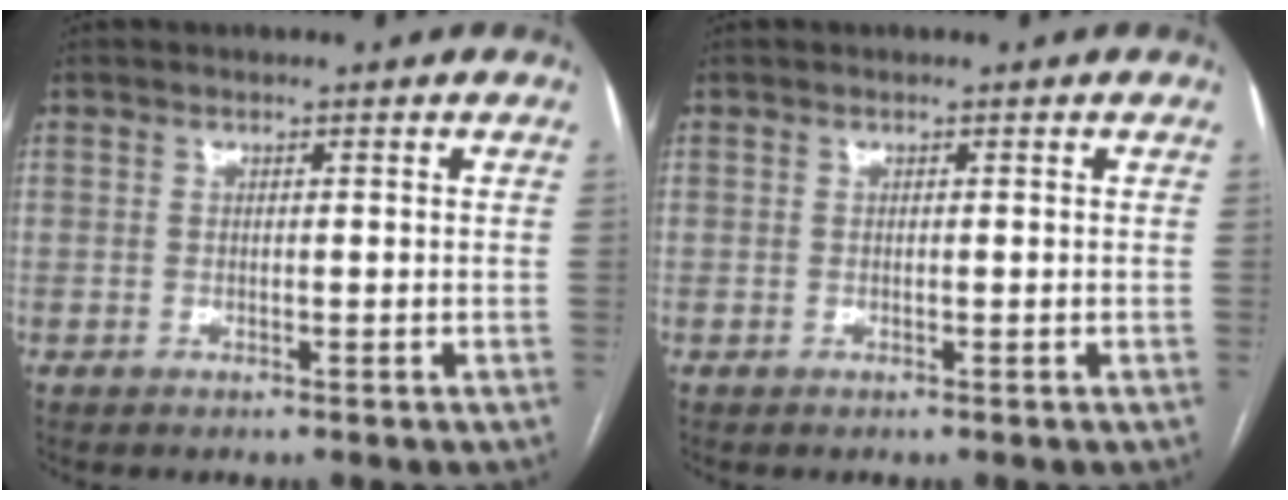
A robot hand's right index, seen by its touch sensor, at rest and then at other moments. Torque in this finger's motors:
{"motor_torque": [-0.01, 0.01, 0.00, 0.00]}